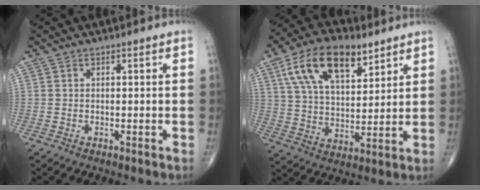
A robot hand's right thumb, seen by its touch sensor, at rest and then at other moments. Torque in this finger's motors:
{"motor_torque": [-0.72, 1.49, 1.33, 0.73, 0.08]}